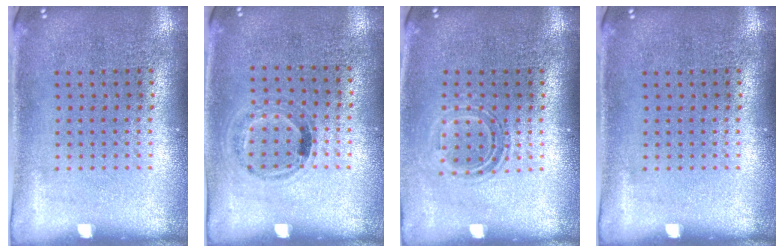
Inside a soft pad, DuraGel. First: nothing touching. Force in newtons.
{"total": 1.1, "press": 0.8, "slide": 0.7}
{"total": 1.3, "press": 1.1, "slide": 0.7}
{"total": 0.0}